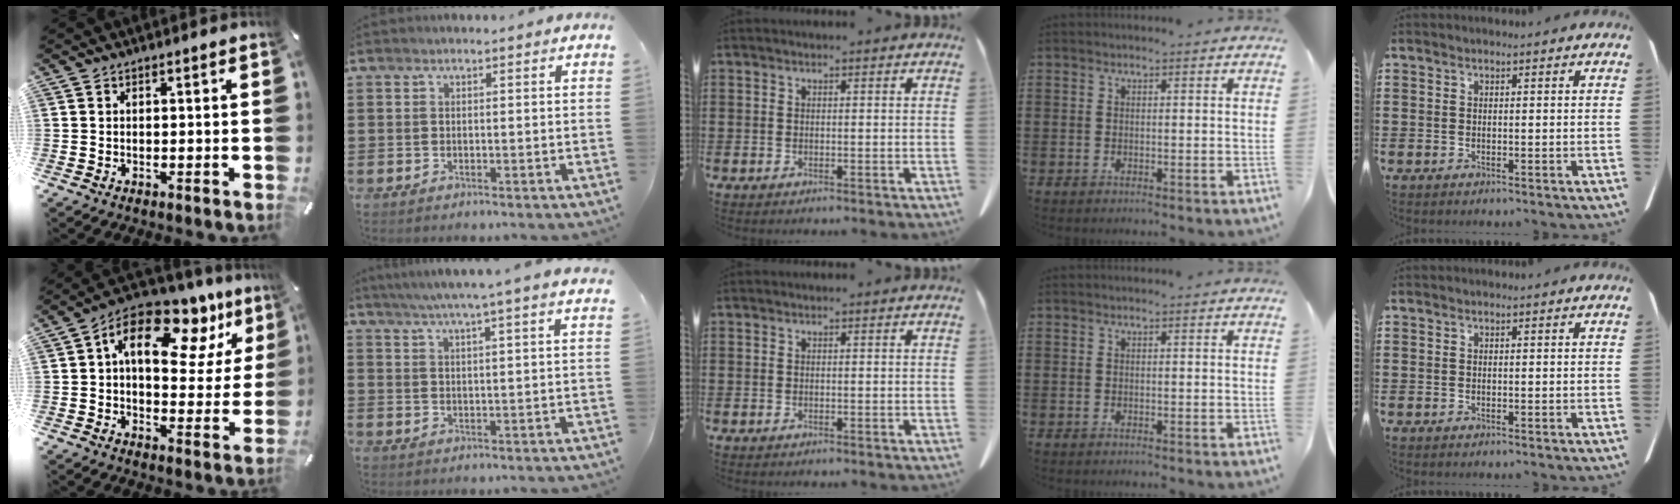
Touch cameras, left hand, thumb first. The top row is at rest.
{"thumb": {"total": 15.9, "force": [8.1, 8.7, 10.6], "torque": [-0.168, -0.042, 0.135]}, "index": {"total": 5.2, "force": [4.5, -1.0, 2.4], "torque": [-0.060, -0.019, 0.078]}}